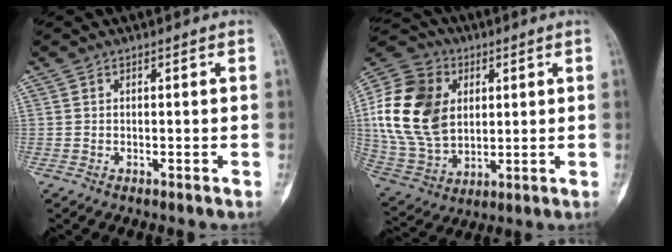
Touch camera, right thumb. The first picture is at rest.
{"total": 20.3, "force": [3.6, 15.1, 13.1], "torque": [-0.246, -0.003, 0.074]}